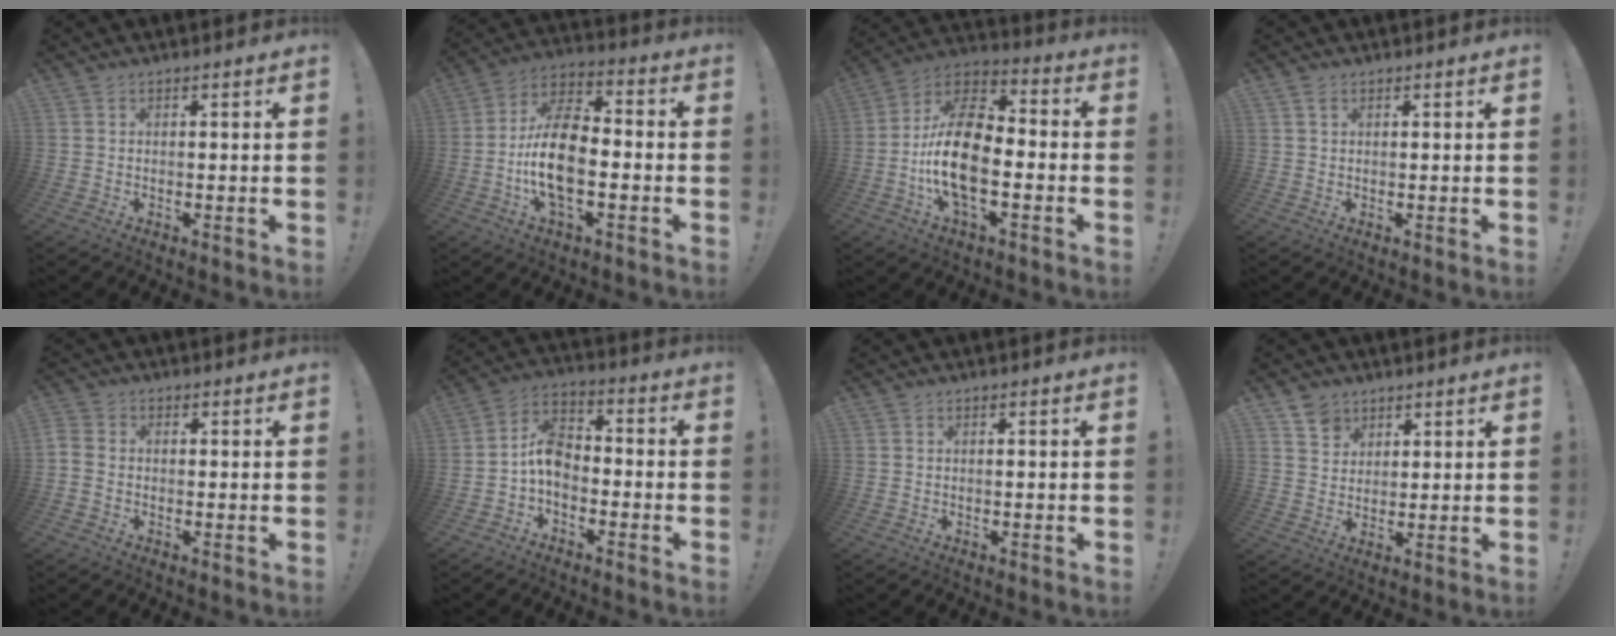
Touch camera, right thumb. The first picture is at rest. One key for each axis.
{"total": 15.8, "fx": -3.5, "fy": 8.2, "fz": 13.0, "tx": -0.262, "ty": 0.013, "tz": -0.063}
{"total": 18.5, "fx": -3.7, "fy": 9.7, "fz": 15.2, "tx": -0.300, "ty": 0.021, "tz": -0.058}
{"total": 1.5, "fx": 0.9, "fy": 0.9, "fz": 0.8, "tx": -0.016, "ty": 0.003, "tz": 0.016}
{"total": 3.2, "fx": -0.9, "fy": 2.6, "fz": 1.7, "tx": -0.040, "ty": 0.012, "tz": -0.015}
{"total": 8.4, "fx": -2.6, "fy": 5.7, "fz": 5.6, "tx": -0.112, "ty": 0.020, "tz": -0.046}
{"total": 0.0}
{"total": 6.6, "fx": 4.4, "fy": 4.8, "fz": 0.9, "tx": -0.009, "ty": -0.029, "tz": 0.085}